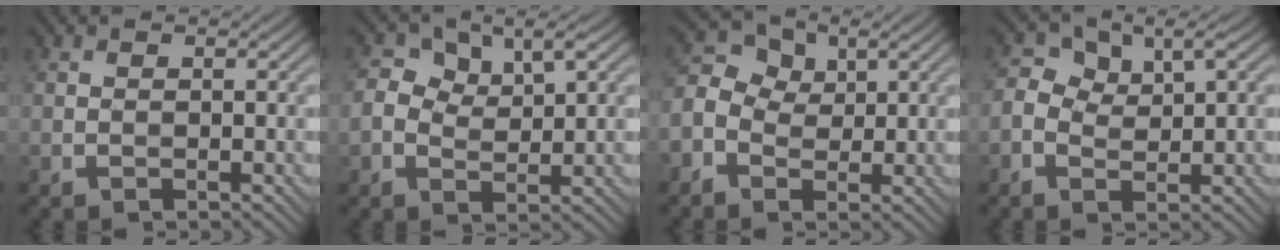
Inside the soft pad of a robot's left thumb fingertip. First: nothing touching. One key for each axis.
{"total": 5.0, "fx": 1.5, "fy": 3.0, "fz": 3.6, "tx": -0.073, "ty": -0.003, "tz": 0.025}
{"total": 4.8, "fx": -0.4, "fy": 3.8, "fz": 2.9, "tx": -0.072, "ty": 0.015, "tz": -0.020}
{"total": 4.1, "fx": 0.8, "fy": 2.5, "fz": 3.2, "tx": -0.067, "ty": 0.003, "tz": 0.013}